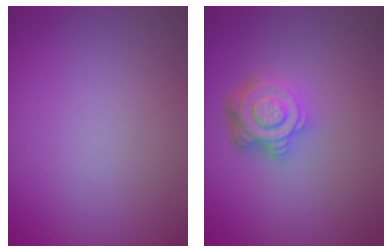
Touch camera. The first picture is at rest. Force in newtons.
{"total": 4.8, "press": 3.4, "slide": 3.3}